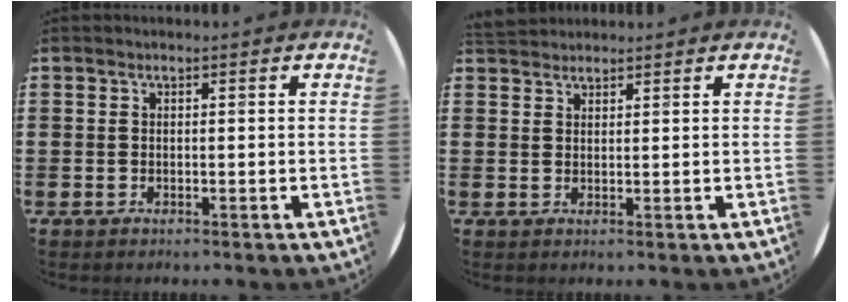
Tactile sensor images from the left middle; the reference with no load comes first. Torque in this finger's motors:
{"motor_torque": [0.24, -0.33, -0.01, 0.01]}